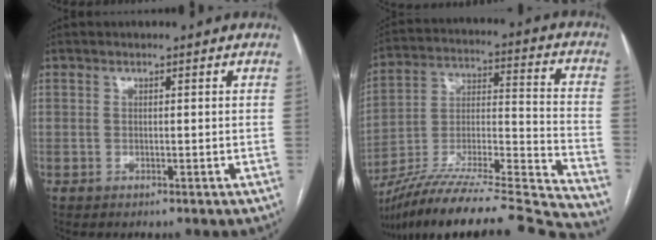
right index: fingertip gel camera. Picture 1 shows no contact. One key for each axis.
{"total": 30.1, "fx": -27.2, "fy": -0.2, "fz": 12.8, "tx": -0.163, "ty": -0.026, "tz": -0.422}